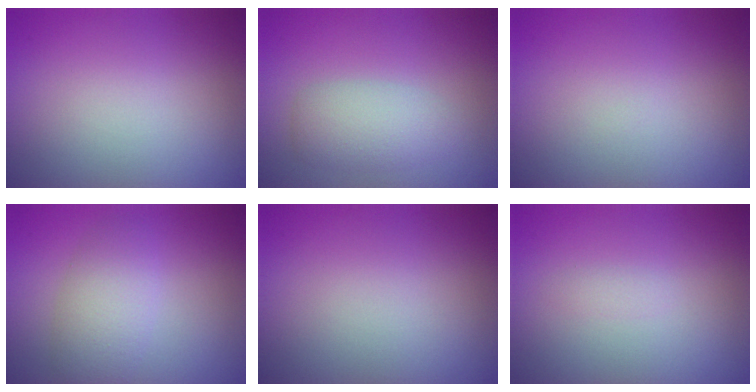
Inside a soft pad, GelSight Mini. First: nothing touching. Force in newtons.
{"total": 3.0, "press": 3.0, "slide": 0.3}
{"total": 0.0}
{"total": 3.7, "press": 3.7, "slide": 0.2}
{"total": 0.0}
{"total": 0.6, "press": 0.6, "slide": 0.1}